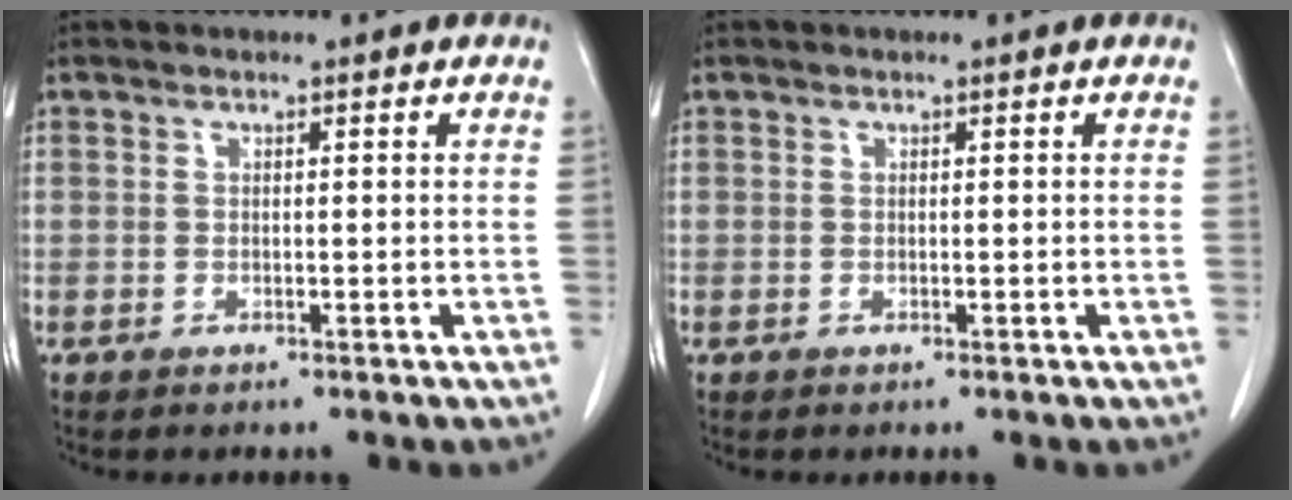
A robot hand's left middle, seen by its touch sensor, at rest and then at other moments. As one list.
[{"total": 0.0}]